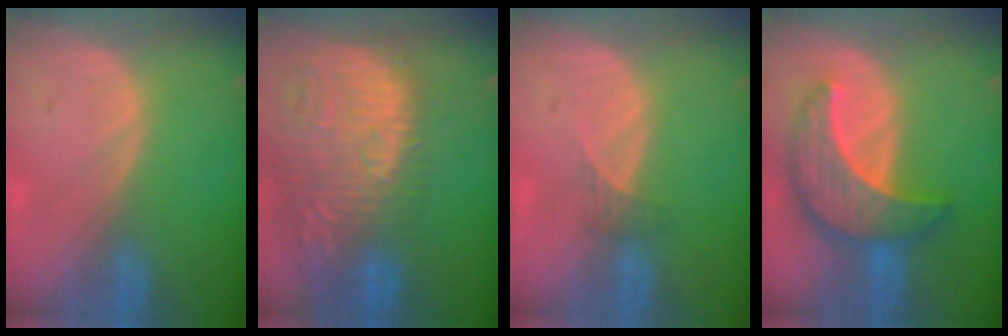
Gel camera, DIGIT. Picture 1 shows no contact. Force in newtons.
{"total": 15.7, "press": 13.1, "slide": 8.6}
{"total": 1.6, "press": 1.3, "slide": 0.9}
{"total": 10.0, "press": 10.0, "slide": 0.6}